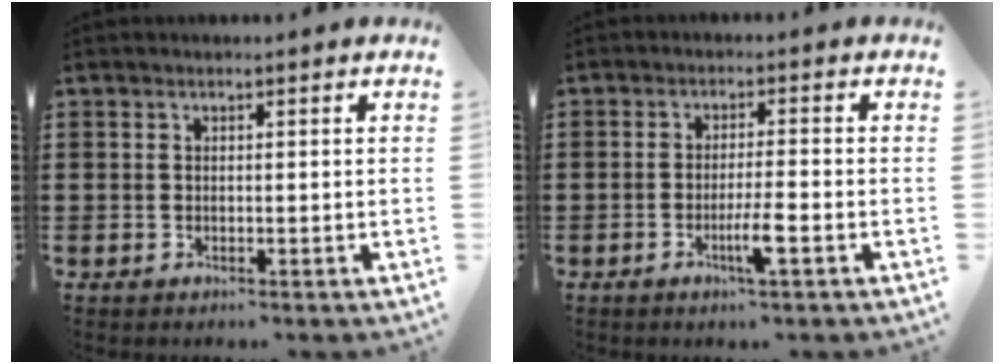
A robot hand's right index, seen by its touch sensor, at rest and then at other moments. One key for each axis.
{"total": 4.4, "fx": -1.9, "fy": 0.2, "fz": 4.0, "tx": -0.073, "ty": -0.007, "tz": -0.035}